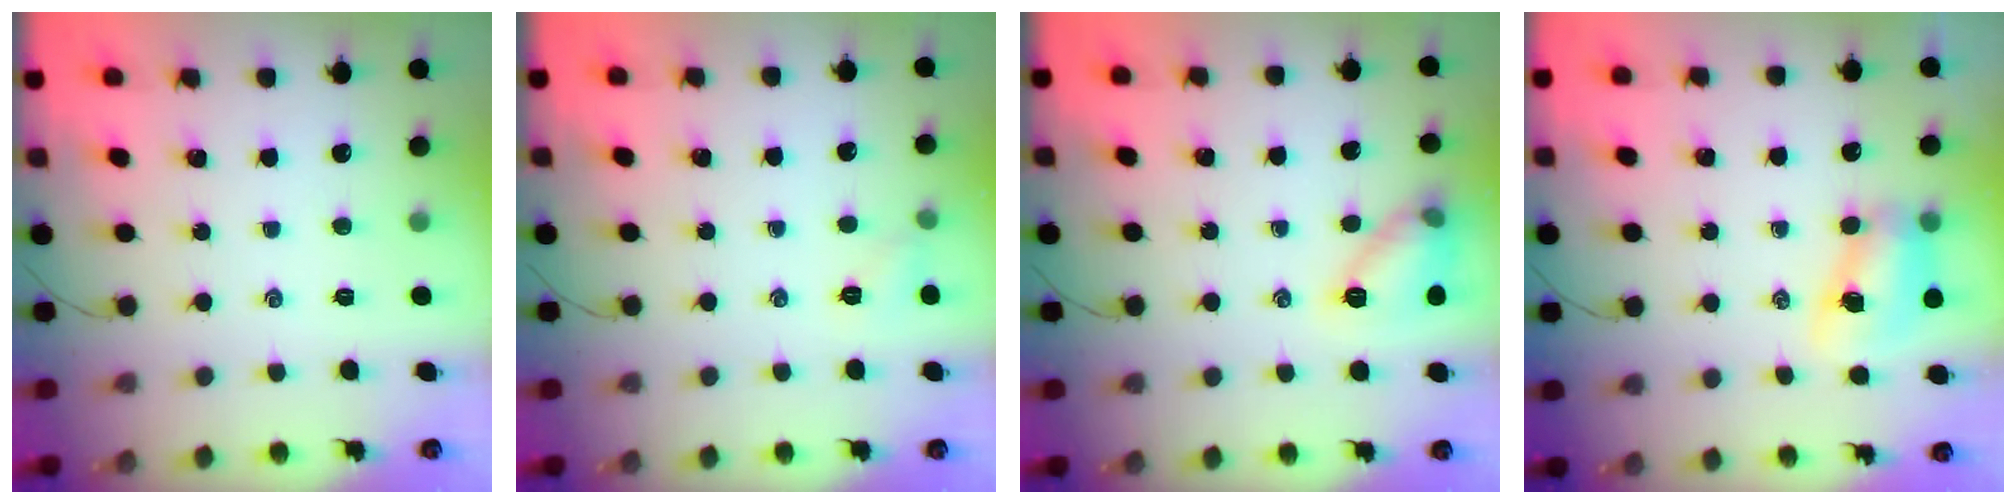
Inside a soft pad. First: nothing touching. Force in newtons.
{"total": 4.8, "press": 4.5, "slide": 1.4}
{"total": 11.3, "press": 11.2, "slide": 1.1}
{"total": 8.4, "press": 8.3, "slide": 1.1}